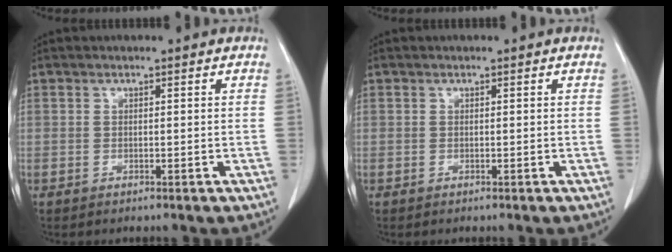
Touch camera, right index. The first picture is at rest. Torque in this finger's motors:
{"motor_torque": [0.00, 0.00, 0.00, 0.00]}